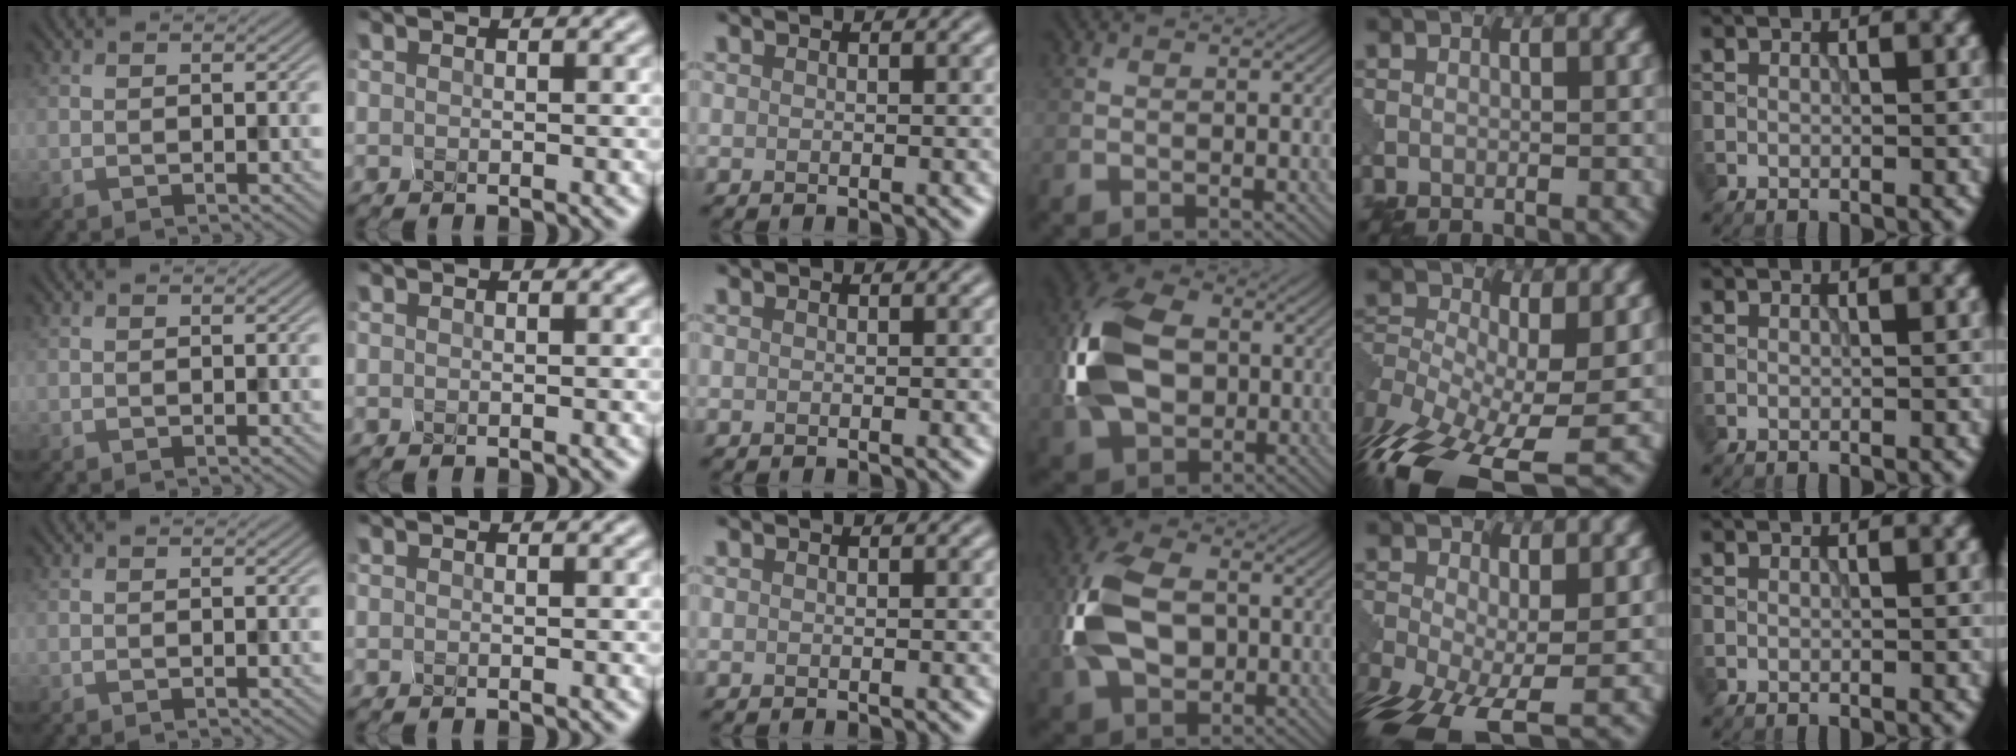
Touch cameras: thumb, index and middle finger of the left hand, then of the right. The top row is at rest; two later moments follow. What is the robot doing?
{"motion": "squeeze", "object": "clothespin"}